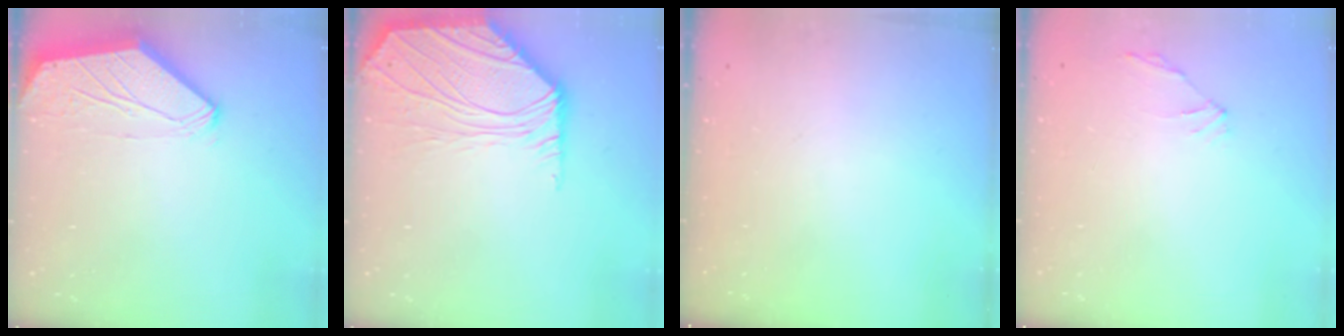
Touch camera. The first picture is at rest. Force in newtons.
{"total": 8.3, "press": 8.1, "slide": 1.6}
{"total": 0.0}
{"total": 0.7, "press": 0.3, "slide": 0.6}